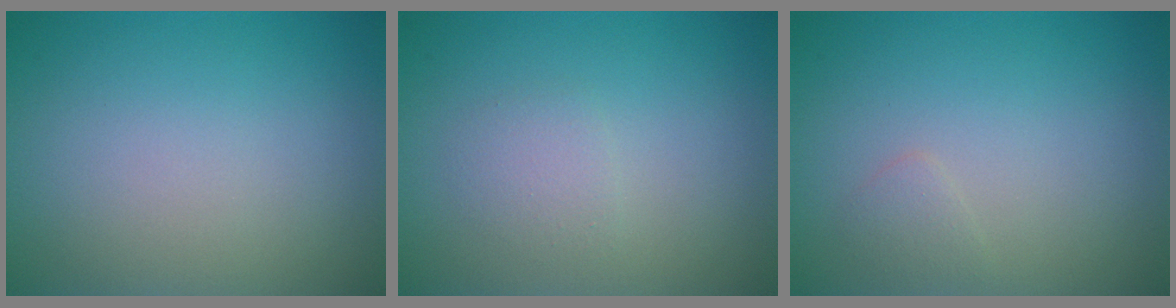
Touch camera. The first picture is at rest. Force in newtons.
{"total": 1.4, "press": 1.4, "slide": 0.0}
{"total": 0.8, "press": 0.8, "slide": 0.1}